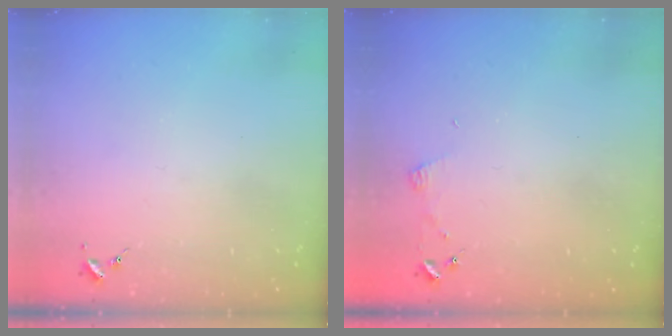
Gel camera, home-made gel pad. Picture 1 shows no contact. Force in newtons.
{"total": 3.6, "press": 3.6, "slide": 0.4}